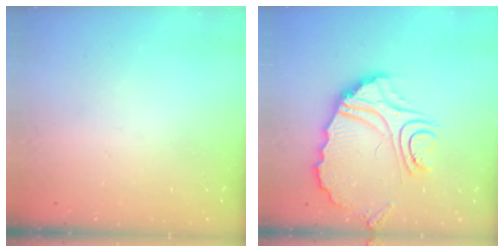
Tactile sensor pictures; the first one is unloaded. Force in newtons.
{"total": 15.7, "press": 15.7, "slide": 1.3}